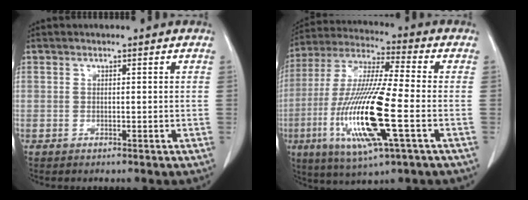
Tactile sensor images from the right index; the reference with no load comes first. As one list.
[{"total": 18.2, "force": [-4.5, 1.5, 17.6], "torque": [-0.363, -0.019, -0.081]}]